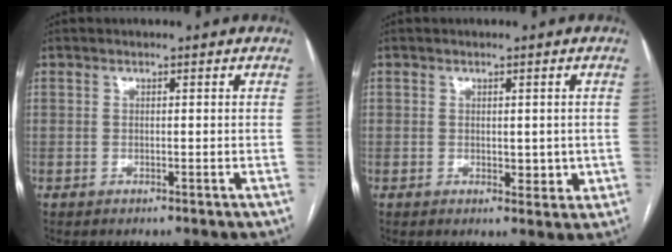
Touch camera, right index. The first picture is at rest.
{"total": 1.8, "force": [0.0, 1.4, 1.2], "torque": [-0.015, 0.003, 0.004]}